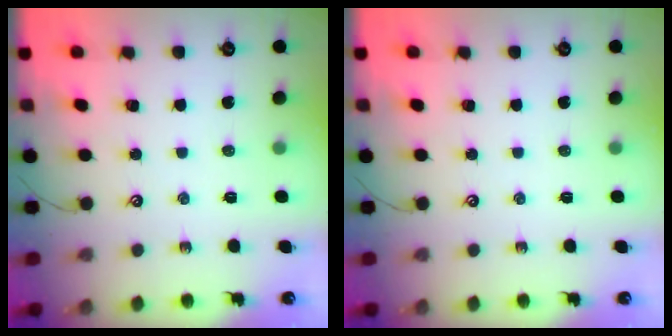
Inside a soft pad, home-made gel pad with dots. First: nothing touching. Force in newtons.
{"total": 0.0}